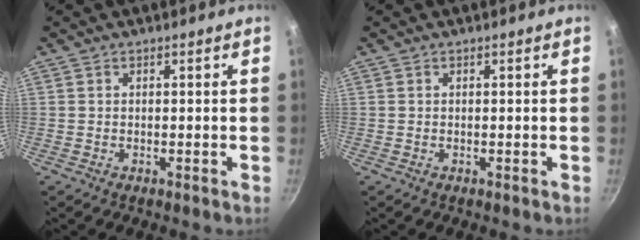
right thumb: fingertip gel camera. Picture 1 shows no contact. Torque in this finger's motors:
{"motor_torque": [-0.01, -0.18, 0.01, 0.40, 0.08]}